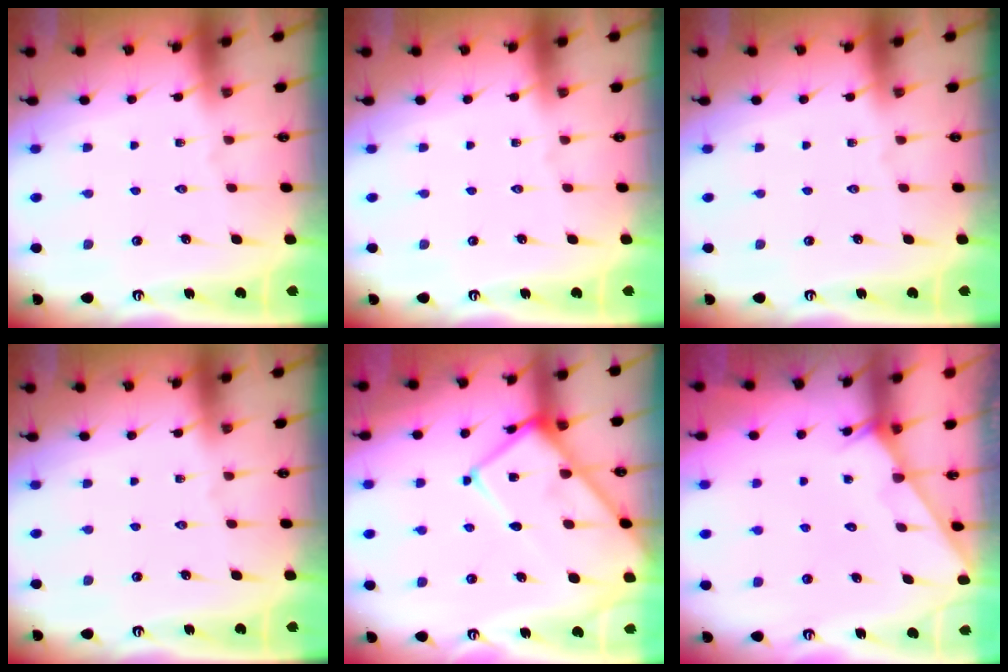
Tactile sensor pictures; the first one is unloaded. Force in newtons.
{"total": 0.0}
{"total": 0.0}
{"total": 0.0}
{"total": 15.2, "press": 15.1, "slide": 1.6}
{"total": 2.7, "press": 2.7, "slide": 0.2}